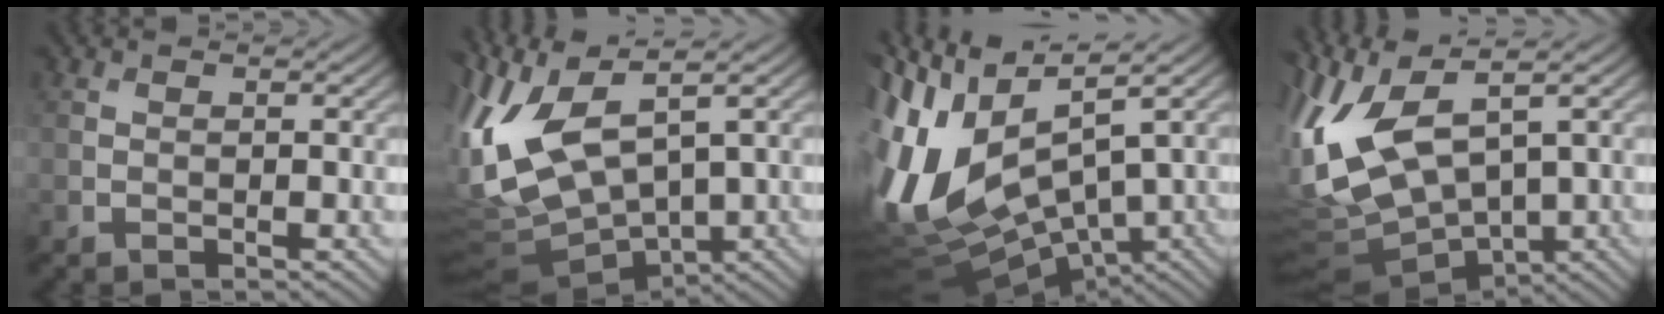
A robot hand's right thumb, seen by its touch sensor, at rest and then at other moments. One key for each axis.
{"total": 13.6, "fx": 3.1, "fy": 6.0, "fz": 11.8, "tx": -0.294, "ty": -0.001, "tz": 0.075}
{"total": 16.4, "fx": -0.1, "fy": 7.7, "fz": 14.5, "tx": -0.347, "ty": -0.014, "tz": 0.021}
{"total": 13.9, "fx": 2.9, "fy": 6.3, "fz": 12.0, "tx": -0.299, "ty": -0.003, "tz": 0.072}